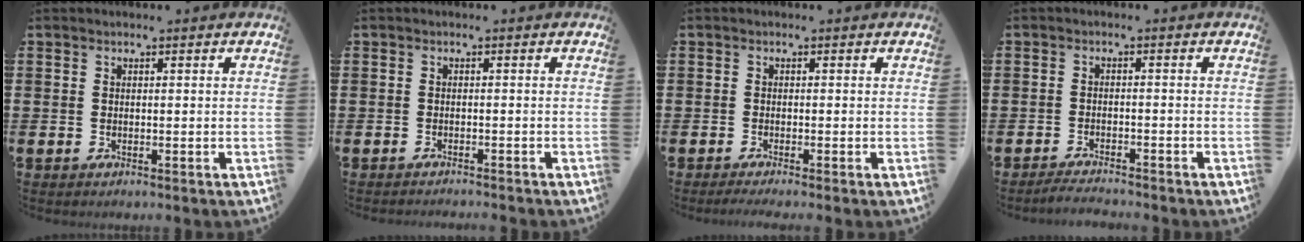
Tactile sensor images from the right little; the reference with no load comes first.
{"total": 0.8, "force": [-0.8, -0.2, 0.0], "torque": [0.001, 0.000, -0.016]}
{"total": 0.8, "force": [-0.5, 0.0, 0.6], "torque": [-0.008, -0.002, -0.009]}
{"total": 1.9, "force": [-1.9, -0.1, 0.2], "torque": [-0.006, 0.004, -0.037]}